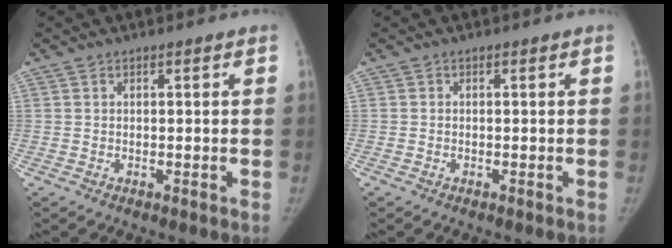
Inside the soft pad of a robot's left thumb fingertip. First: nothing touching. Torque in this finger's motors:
{"motor_torque": [0.00, 0.00, 0.10, -0.10, 0.00]}